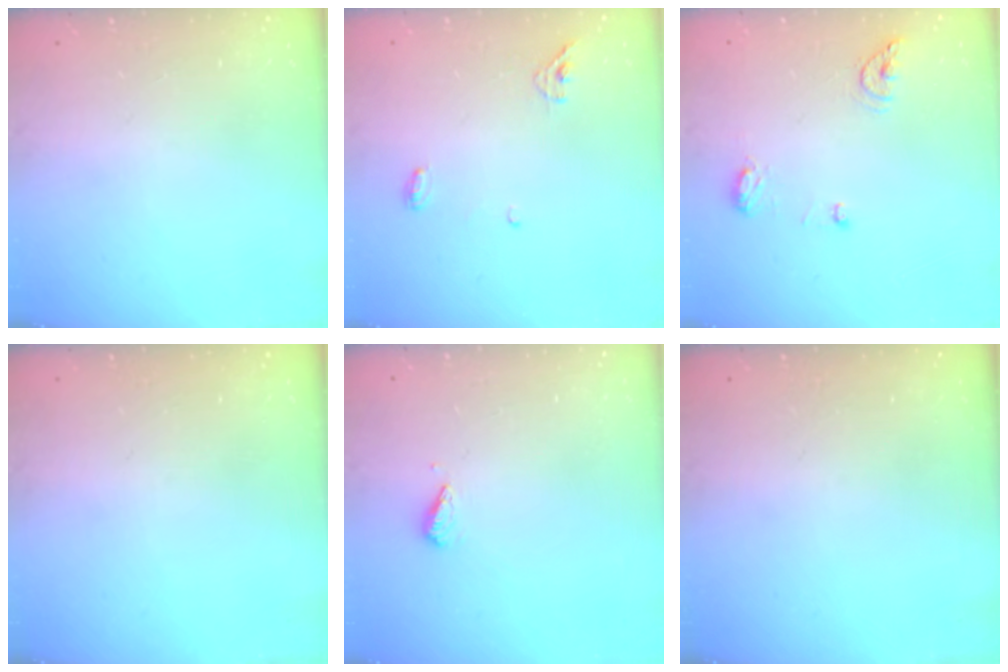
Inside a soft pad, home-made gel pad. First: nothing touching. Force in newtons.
{"total": 5.1, "press": 5.0, "slide": 1.1}
{"total": 11.0, "press": 8.3, "slide": 7.1}
{"total": 0.0}
{"total": 3.6, "press": 3.6, "slide": 0.5}
{"total": 0.0}